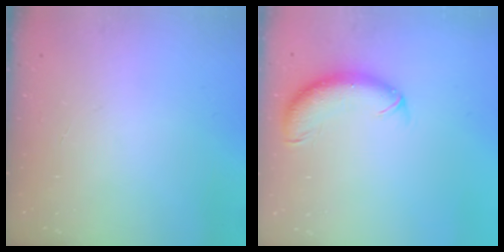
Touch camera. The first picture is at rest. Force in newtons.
{"total": 11.5, "press": 11.2, "slide": 2.6}